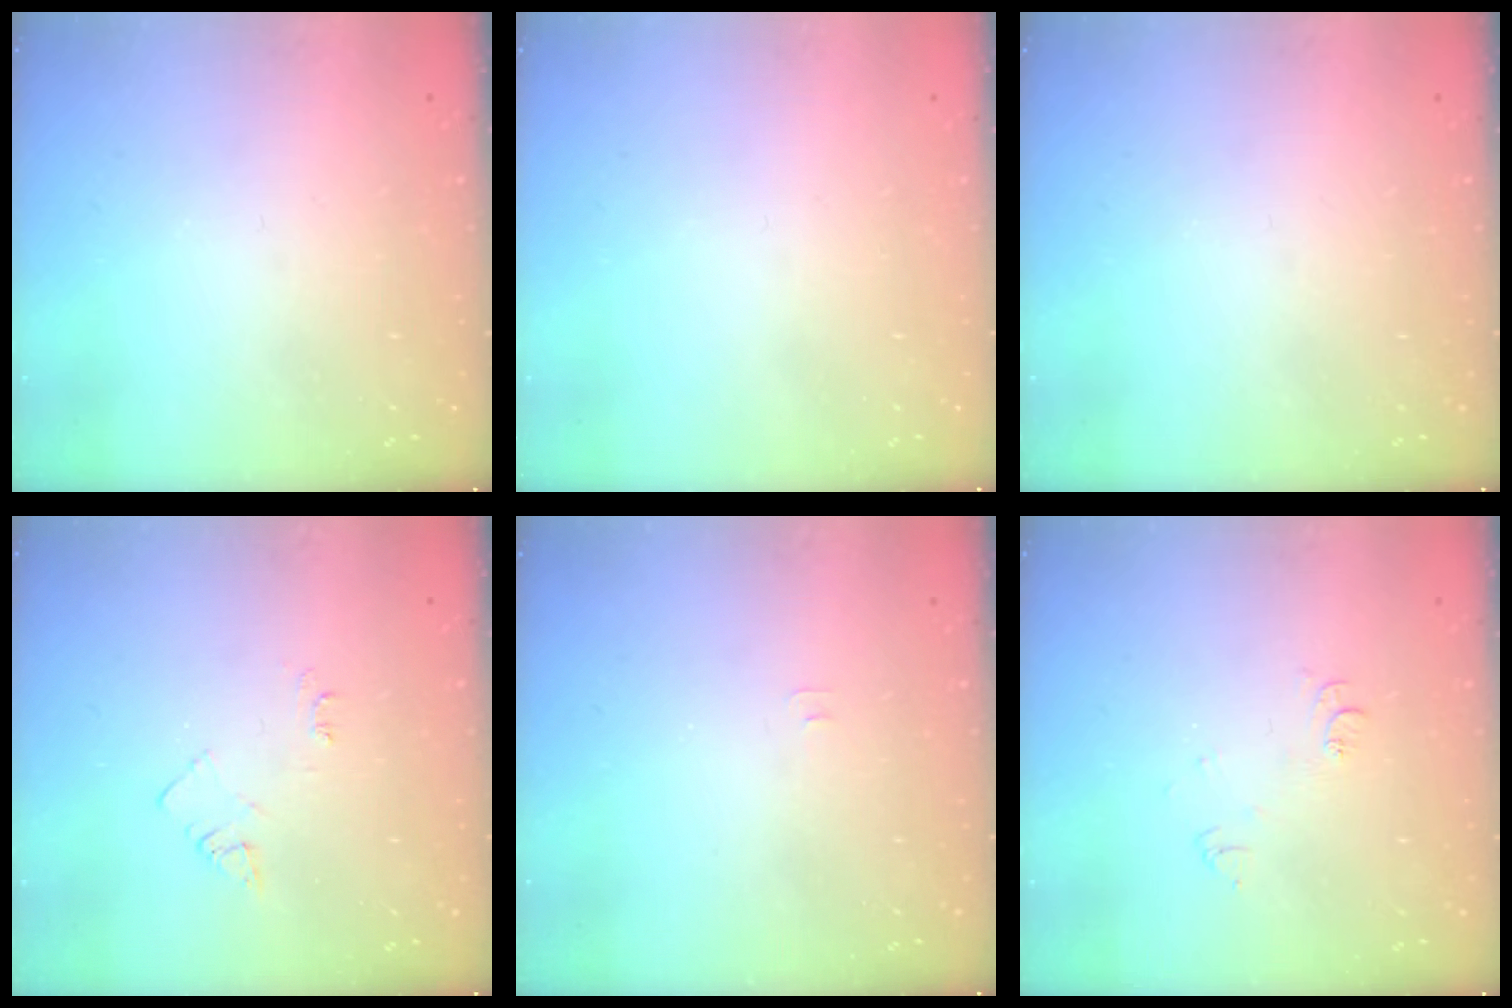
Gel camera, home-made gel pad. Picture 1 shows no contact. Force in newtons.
{"total": 1.7, "press": 1.6, "slide": 0.1}
{"total": 0.0}
{"total": 4.2, "press": 4.2, "slide": 0.6}
{"total": 2.9, "press": 2.9, "slide": 0.3}
{"total": 6.1, "press": 6.0, "slide": 0.7}